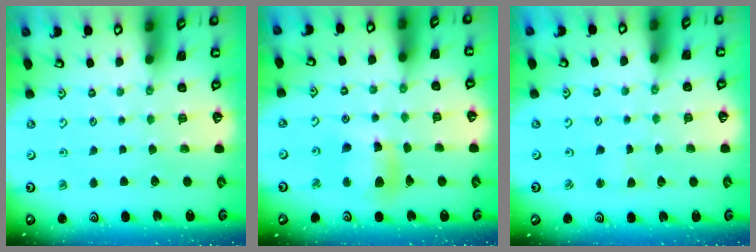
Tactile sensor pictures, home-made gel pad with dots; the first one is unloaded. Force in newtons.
{"total": 11.1, "press": 10.9, "slide": 2.3}
{"total": 1.3, "press": 1.3, "slide": 0.2}